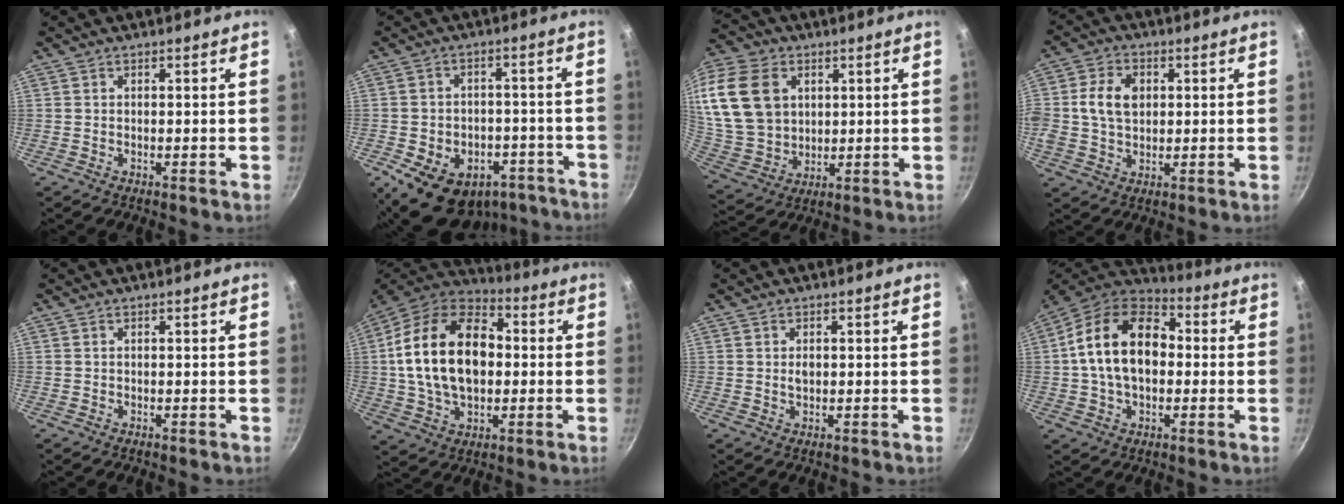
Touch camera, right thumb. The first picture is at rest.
{"total": 17.9, "force": [-10.0, 12.1, 8.7], "torque": [-0.096, 0.049, -0.120]}
{"total": 21.1, "force": [6.2, 15.7, 12.7], "torque": [-0.251, -0.007, 0.130]}
{"total": 8.8, "force": [1.2, 6.4, 5.9], "torque": [-0.099, 0.011, 0.013]}
{"total": 0.0}
{"total": 22.5, "force": [1.3, 14.7, 17.0], "torque": [-0.278, 0.031, 0.015]}
{"total": 1.4, "force": [0.2, 0.9, 1.0], "torque": [-0.013, 0.000, 0.005]}
{"total": 18.2, "force": [0.9, 12.2, 13.5], "torque": [-0.208, 0.035, -0.001]}